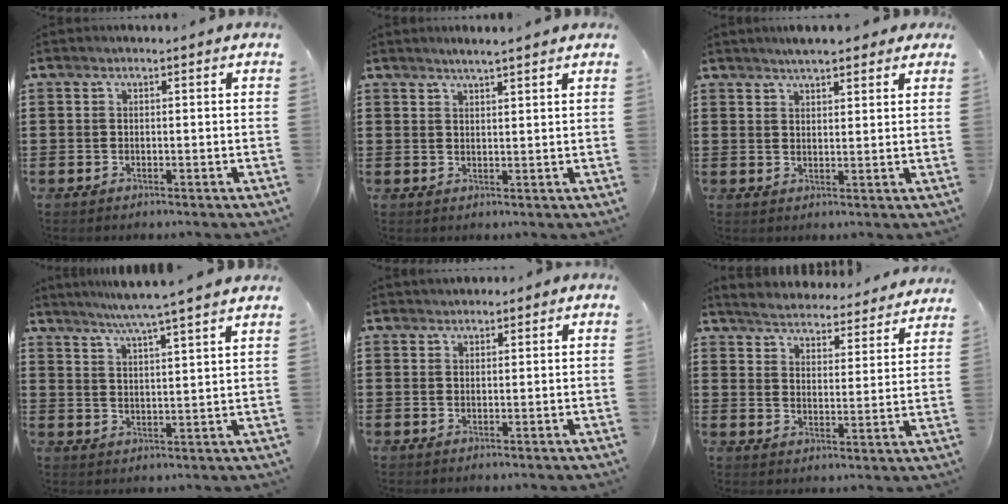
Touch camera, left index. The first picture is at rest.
{"total": 2.0, "force": [1.9, -0.2, 0.7], "torque": [-0.017, 0.000, 0.035]}
{"total": 3.6, "force": [3.1, 0.8, 1.6], "torque": [-0.038, 0.001, 0.057]}
{"total": 5.4, "force": [4.6, -1.4, 2.3], "torque": [-0.059, -0.023, 0.078]}
{"total": 0.8, "force": [0.6, 0.6, 0.0], "torque": [-0.003, 0.004, 0.011]}
{"total": 4.0, "force": [4.0, -0.1, -0.6], "torque": [-0.016, -0.037, 0.062]}